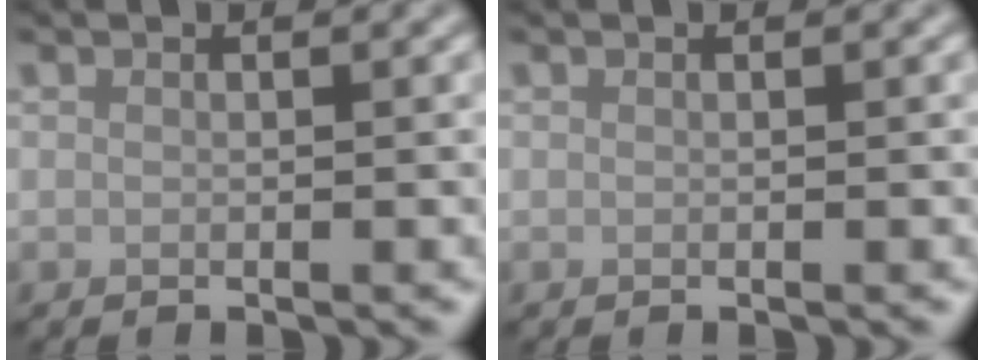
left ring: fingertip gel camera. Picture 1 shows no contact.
{"total": 0.0}